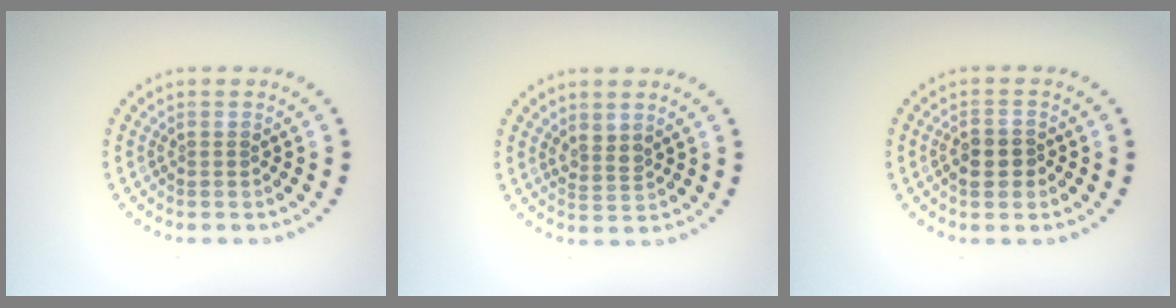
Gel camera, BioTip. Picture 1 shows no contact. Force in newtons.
{"total": 1.6, "press": 1.3, "slide": 0.9}
{"total": 2.6, "press": 2.4, "slide": 0.7}